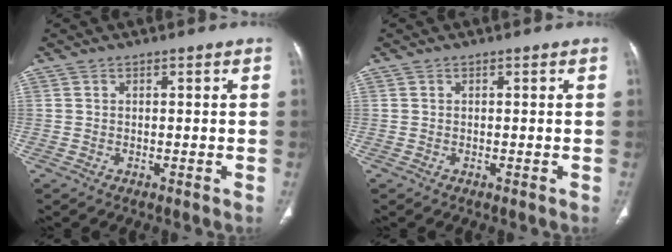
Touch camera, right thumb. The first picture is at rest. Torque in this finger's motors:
{"motor_torque": [0.06, 0.07, -0.21, 0.07, 0.03]}